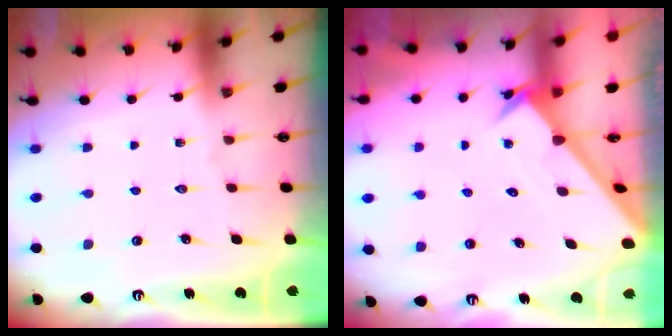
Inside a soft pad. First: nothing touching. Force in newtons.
{"total": 2.5, "press": 2.5, "slide": 0.2}